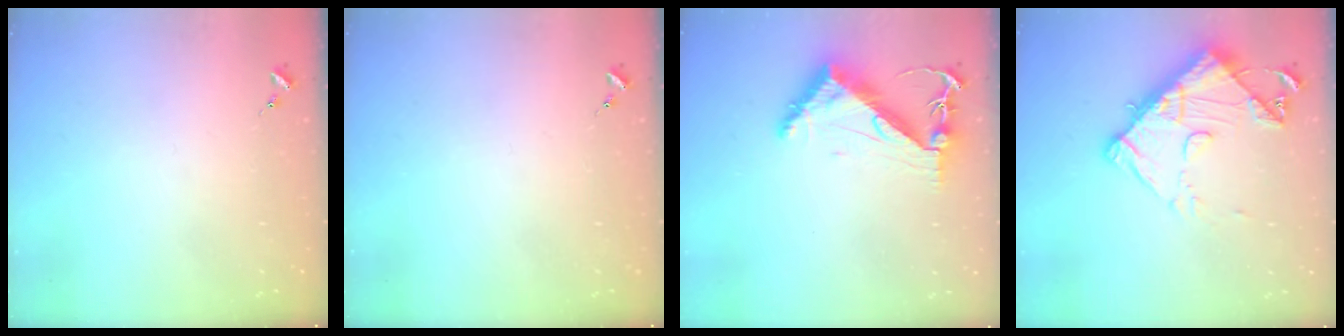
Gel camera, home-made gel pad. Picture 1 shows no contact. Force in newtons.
{"total": 0.0}
{"total": 7.8, "press": 7.7, "slide": 1.0}
{"total": 13.6, "press": 13.5, "slide": 1.3}